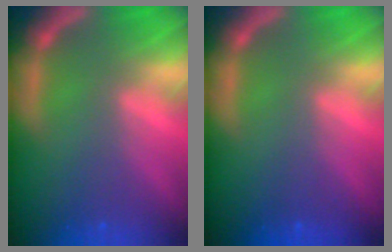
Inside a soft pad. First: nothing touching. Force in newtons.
{"total": 0.0}